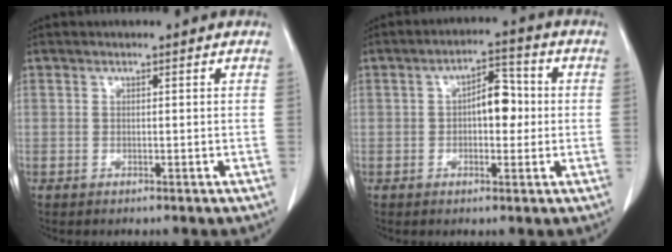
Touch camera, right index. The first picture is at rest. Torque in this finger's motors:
{"motor_torque": [0.21, 0.04, 0.09, 0.07]}